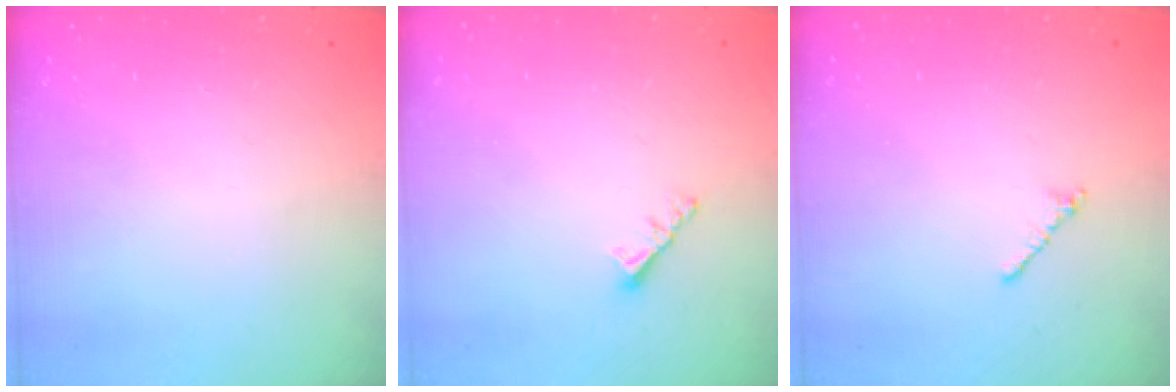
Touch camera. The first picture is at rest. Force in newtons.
{"total": 2.3, "press": 2.3, "slide": 0.1}
{"total": 0.9, "press": 0.7, "slide": 0.5}